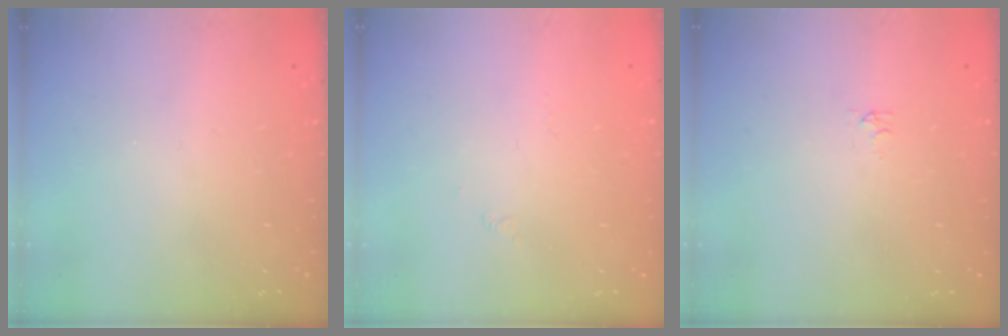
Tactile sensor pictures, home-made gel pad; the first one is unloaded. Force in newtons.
{"total": 1.7, "press": 1.6, "slide": 0.4}
{"total": 2.9, "press": 2.9, "slide": 0.5}